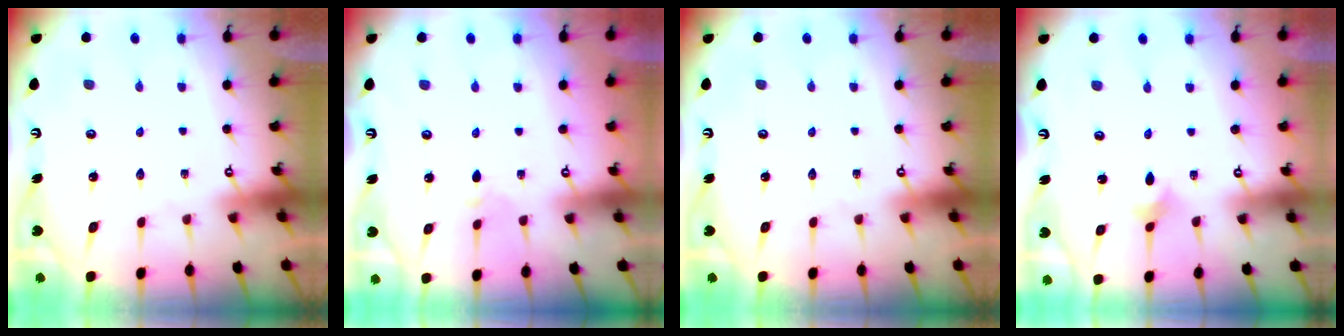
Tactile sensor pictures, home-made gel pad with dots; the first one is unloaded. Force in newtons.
{"total": 3.6, "press": 3.5, "slide": 0.7}
{"total": 0.0}
{"total": 2.0, "press": 2.0, "slide": 0.4}